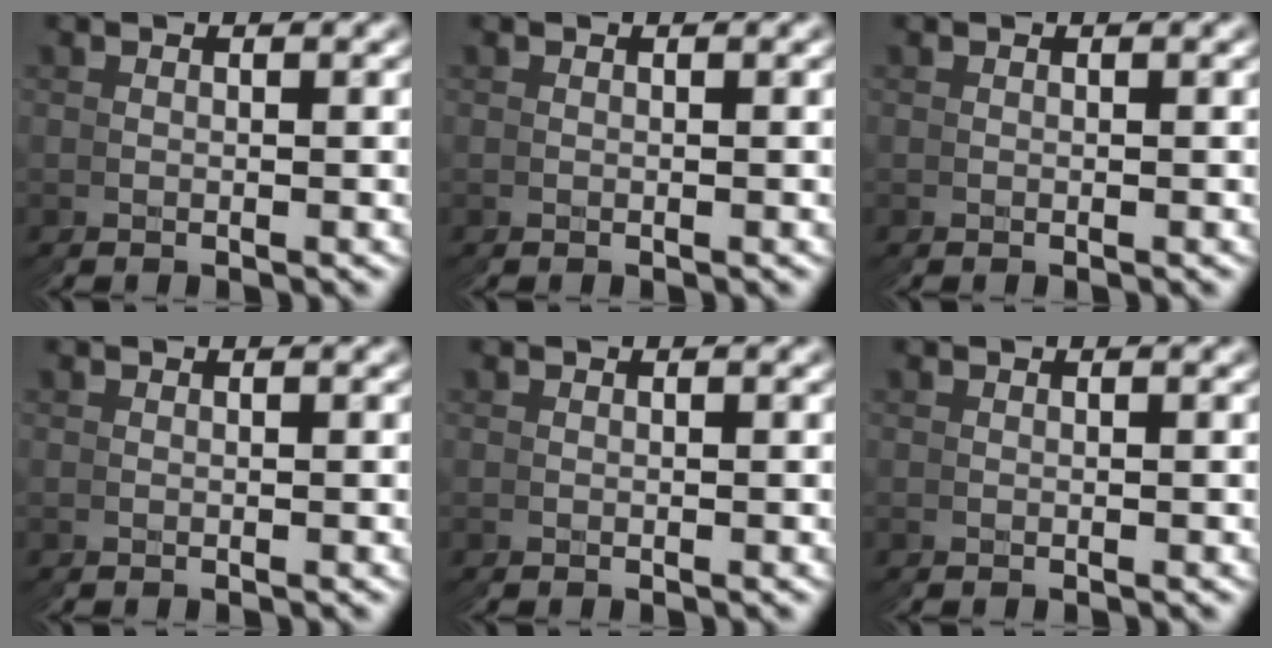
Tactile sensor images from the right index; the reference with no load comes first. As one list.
[{"total": 0.0}, {"total": 0.0}, {"total": 0.0}, {"total": 0.0}, {"total": 0.0}]